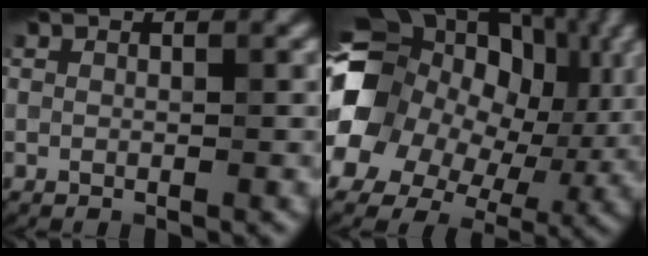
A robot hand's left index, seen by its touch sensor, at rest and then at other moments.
{"total": 19.3, "force": [2.2, 15.4, 11.4], "torque": [-0.213, -0.006, 0.037]}